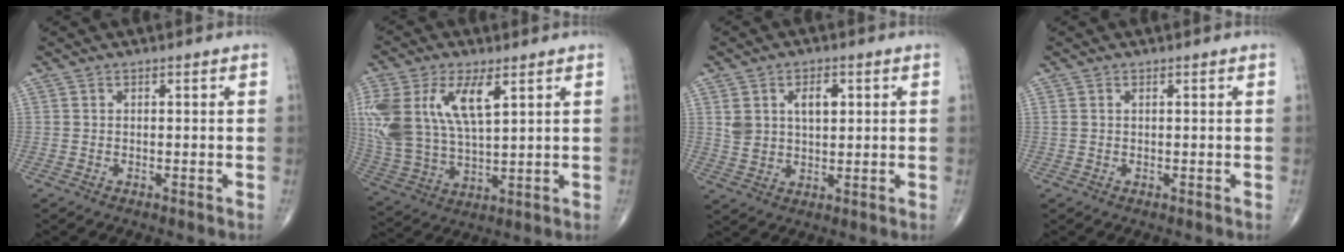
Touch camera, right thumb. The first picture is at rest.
{"total": 19.4, "force": [6.8, 9.6, 15.5], "torque": [-0.344, -0.012, 0.136]}
{"total": 7.1, "force": [2.3, 4.4, 5.1], "torque": [-0.075, -0.006, 0.047]}
{"total": 0.7, "force": [0.3, 0.4, 0.5], "torque": [-0.016, 0.011, 0.010]}